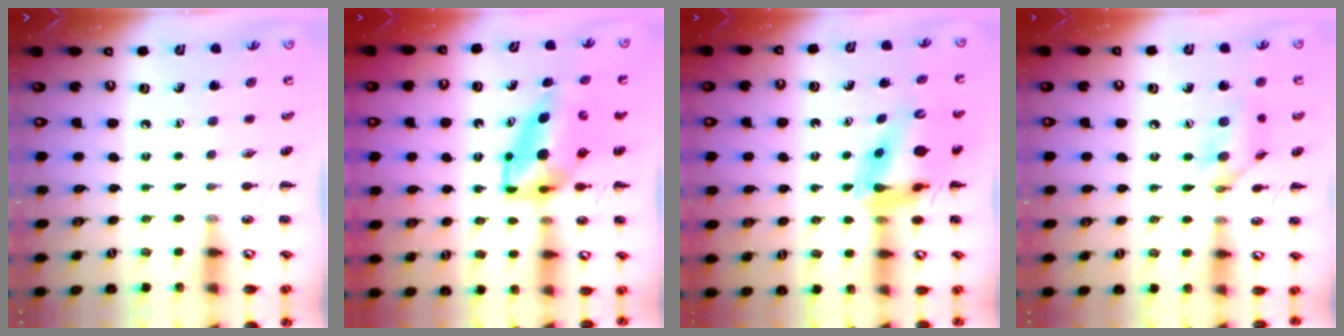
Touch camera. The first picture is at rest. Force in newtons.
{"total": 7.1, "press": 6.9, "slide": 1.8}
{"total": 12.4, "press": 11.8, "slide": 3.7}
{"total": 11.8, "press": 11.7, "slide": 1.9}